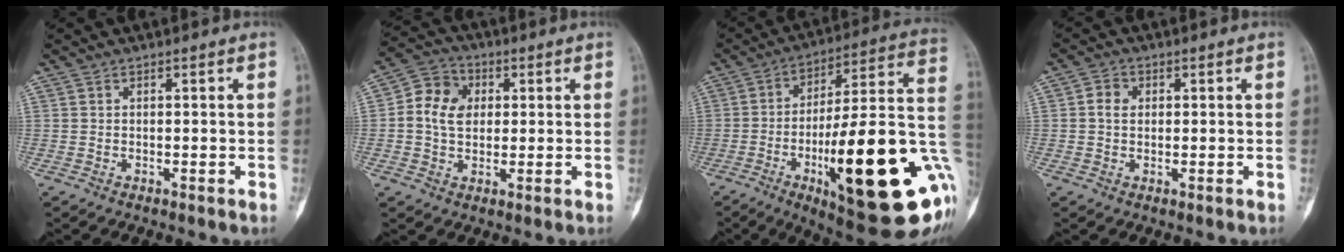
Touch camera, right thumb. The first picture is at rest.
{"total": 8.8, "force": [1.0, 7.1, 5.2], "torque": [-0.076, 0.013, 0.008]}
{"total": 32.4, "force": [-8.2, 8.2, 30.2], "torque": [-0.384, 0.004, -0.114]}
{"total": 3.0, "force": [0.3, 2.5, 1.6], "torque": [-0.021, 0.004, 0.002]}